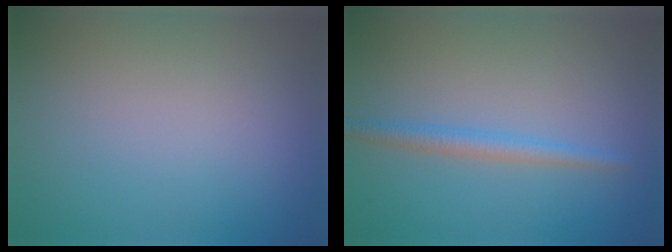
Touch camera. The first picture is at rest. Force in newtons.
{"total": 2.1, "press": 2.1, "slide": 0.0}